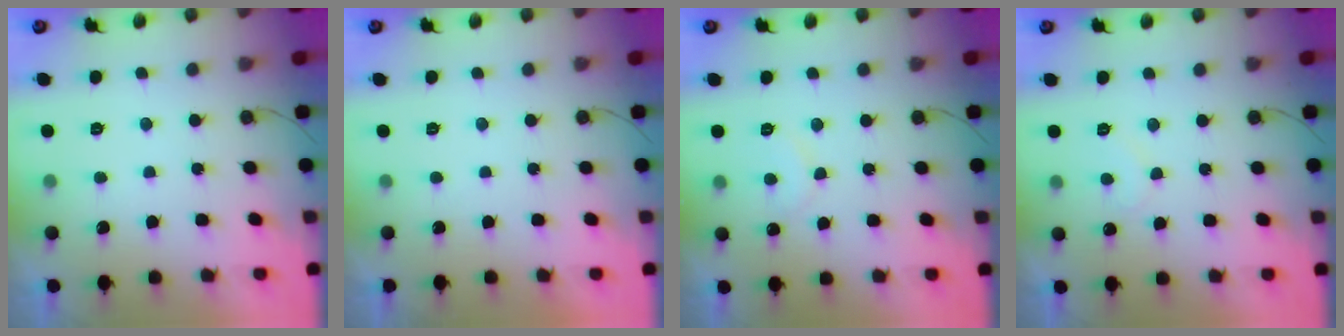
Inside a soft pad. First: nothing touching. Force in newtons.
{"total": 1.8, "press": 1.8, "slide": 0.0}
{"total": 6.2, "press": 6.1, "slide": 0.4}
{"total": 6.1, "press": 6.1, "slide": 0.5}